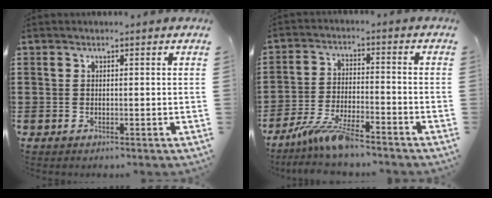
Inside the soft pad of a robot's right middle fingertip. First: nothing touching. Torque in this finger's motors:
{"motor_torque": [1.80, -0.22, 0.78, 0.21]}